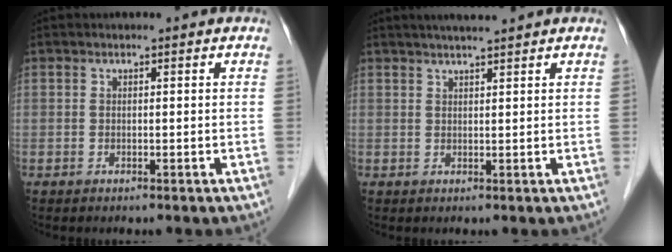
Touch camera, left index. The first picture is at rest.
{"total": 3.9, "force": [3.4, -0.3, 2.0], "torque": [-0.027, 0.017, 0.056]}